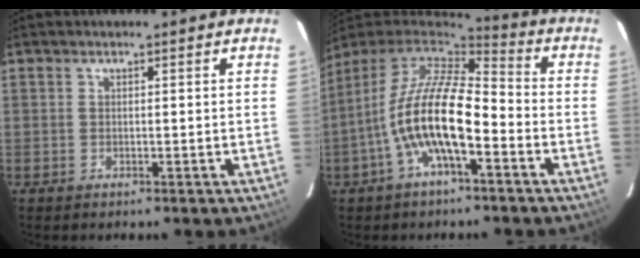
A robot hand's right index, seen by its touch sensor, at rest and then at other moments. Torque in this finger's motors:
{"motor_torque": [1.14, -0.63, 1.05, 0.21]}